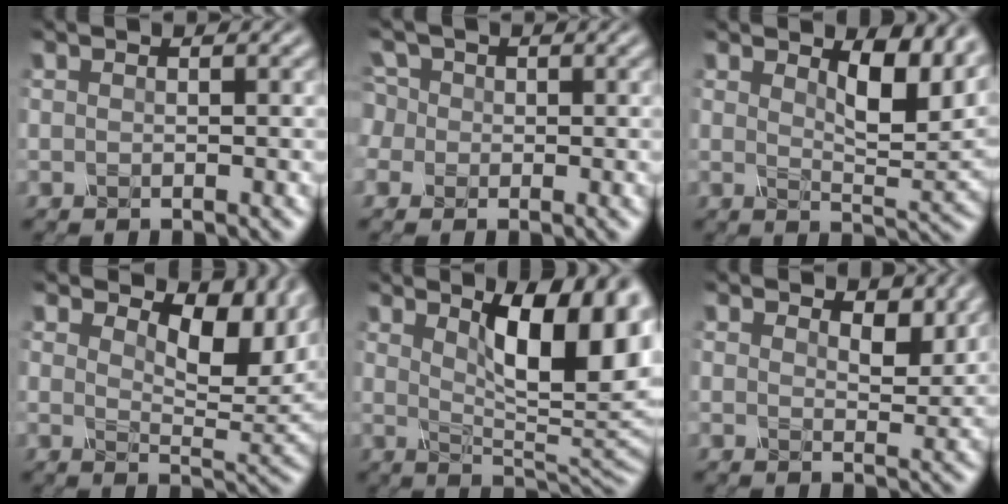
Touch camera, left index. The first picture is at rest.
{"total": 3.5, "force": [0.7, 3.2, 1.4], "torque": [-0.036, 0.021, -0.011]}
{"total": 5.3, "force": [2.6, 2.2, 4.1], "torque": [-0.063, -0.011, 0.035]}
{"total": 8.3, "force": [3.7, 3.9, 6.3], "torque": [-0.094, -0.002, 0.058]}
{"total": 10.8, "force": [3.5, 3.7, 9.5], "torque": [-0.119, -0.006, 0.055]}
{"total": 2.4, "force": [1.7, 1.1, 1.2], "torque": [-0.025, -0.007, 0.021]}